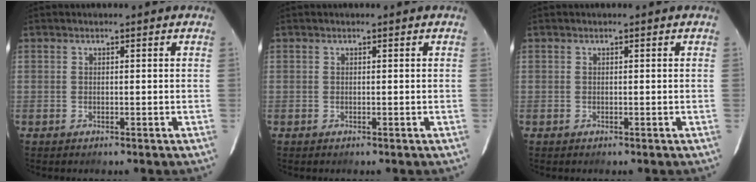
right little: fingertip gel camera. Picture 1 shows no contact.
{"total": 0.0}
{"total": 0.0}